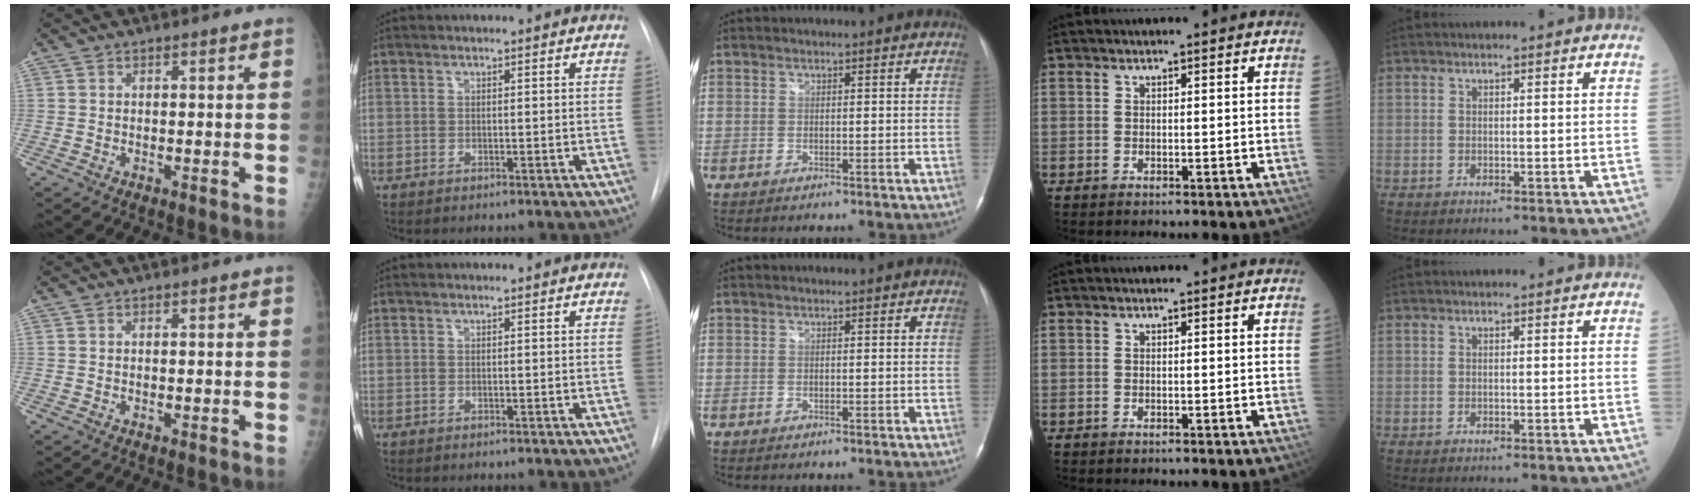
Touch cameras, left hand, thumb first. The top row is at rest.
{}